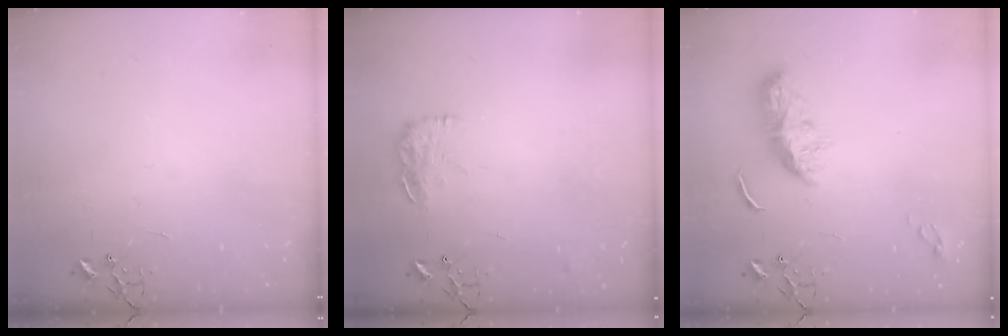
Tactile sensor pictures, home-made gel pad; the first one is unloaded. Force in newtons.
{"total": 10.8, "press": 10.7, "slide": 0.6}
{"total": 9.1, "press": 9.1, "slide": 0.2}